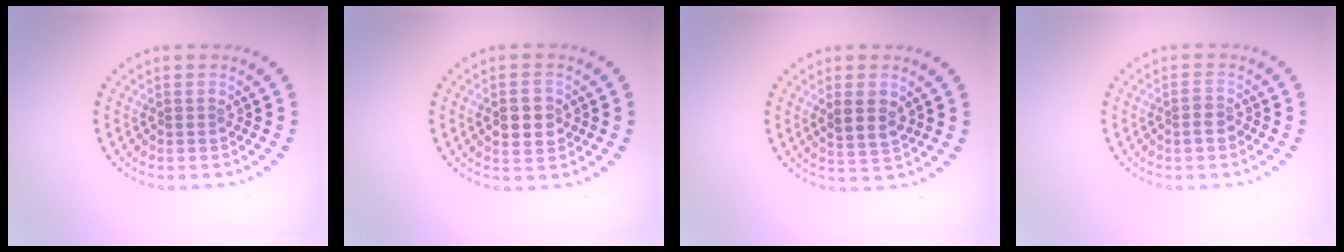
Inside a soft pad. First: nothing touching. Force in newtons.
{"total": 2.7, "press": 2.7, "slide": 0.2}
{"total": 2.6, "press": 2.4, "slide": 0.9}
{"total": 1.5, "press": 1.3, "slide": 0.8}